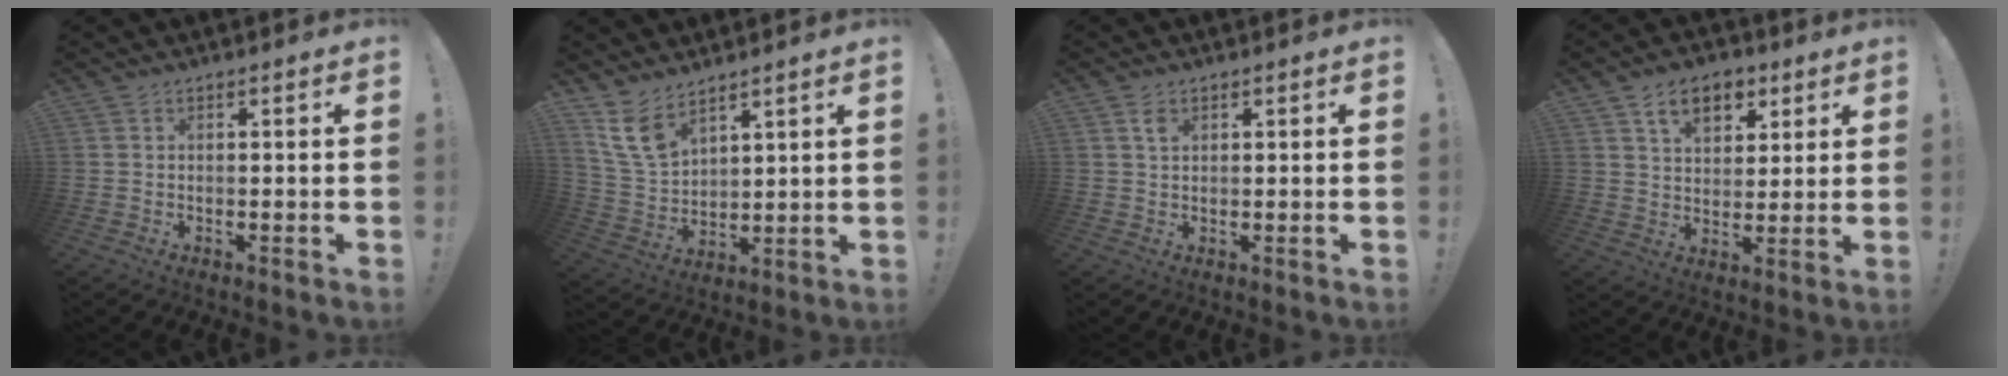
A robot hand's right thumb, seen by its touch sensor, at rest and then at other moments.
{"total": 10.6, "force": [7.7, 5.8, 4.5], "torque": [-0.099, -0.040, 0.156]}
{"total": 2.1, "force": [1.1, 1.2, 1.4], "torque": [-0.022, -0.002, 0.018]}
{"total": 10.6, "force": [5.5, 6.9, 5.9], "torque": [-0.084, -0.016, 0.101]}